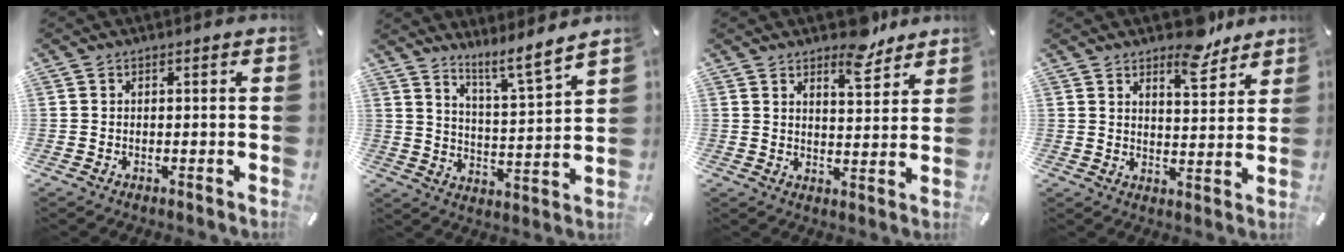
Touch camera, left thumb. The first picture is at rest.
{"total": 7.9, "force": [7.2, 0.6, 3.1], "torque": [-0.056, -0.063, 0.122]}
{"total": 8.9, "force": [6.9, 4.0, 3.8], "torque": [-0.031, -0.049, 0.117]}
{"total": 9.7, "force": [7.4, 4.3, 4.5], "torque": [-0.045, -0.050, 0.125]}